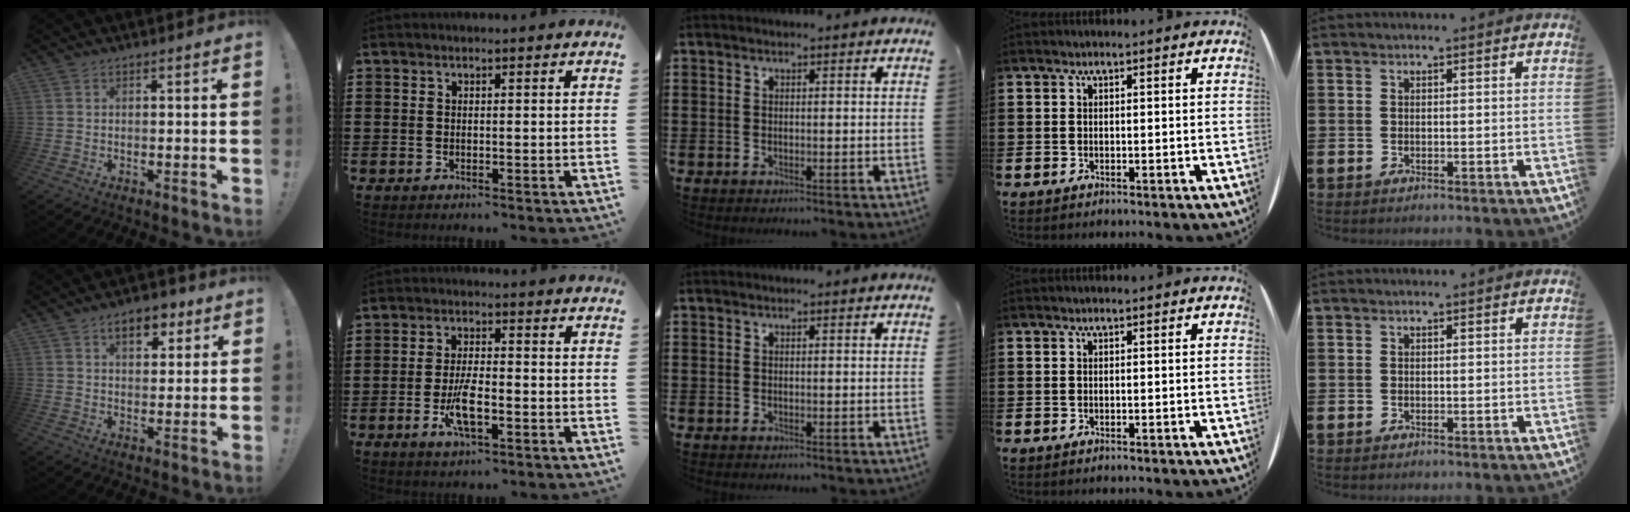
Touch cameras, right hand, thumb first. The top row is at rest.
{"thumb": {"total": 8.1, "force": [4.2, 4.6, 5.1], "torque": [-0.071, -0.005, 0.073]}, "index": {"total": 6.3, "force": [-2.2, 1.9, 5.5], "torque": [-0.117, -0.008, -0.044]}}